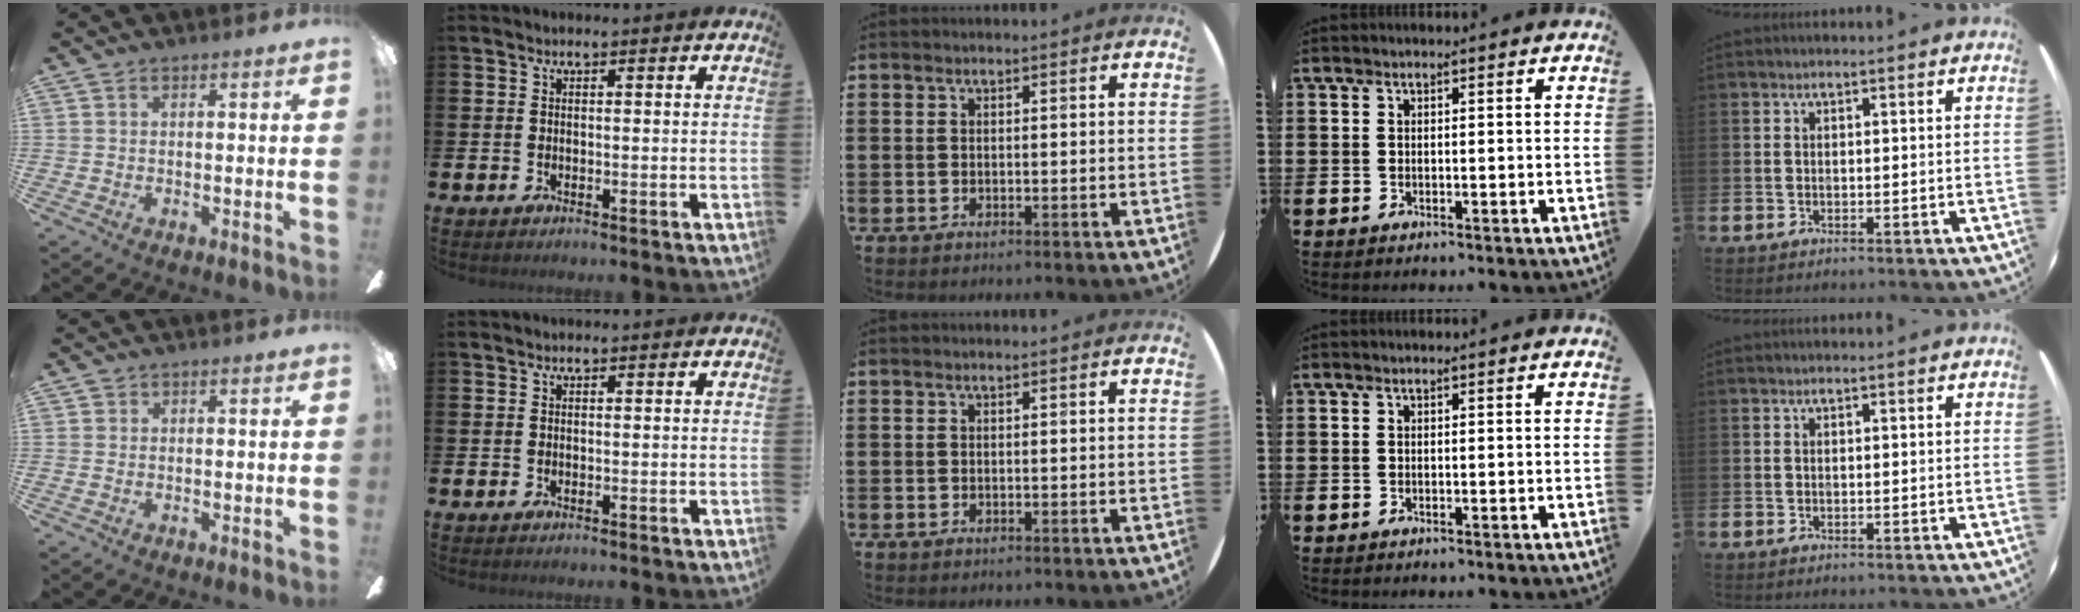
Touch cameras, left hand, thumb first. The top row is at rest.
{}